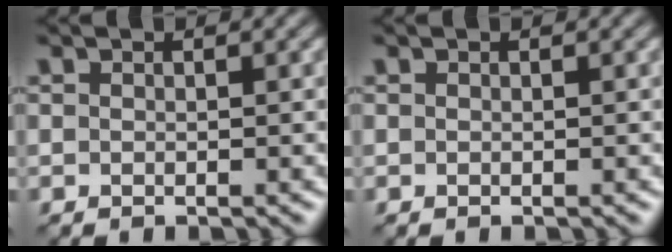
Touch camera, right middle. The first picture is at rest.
{"total": 0.0}